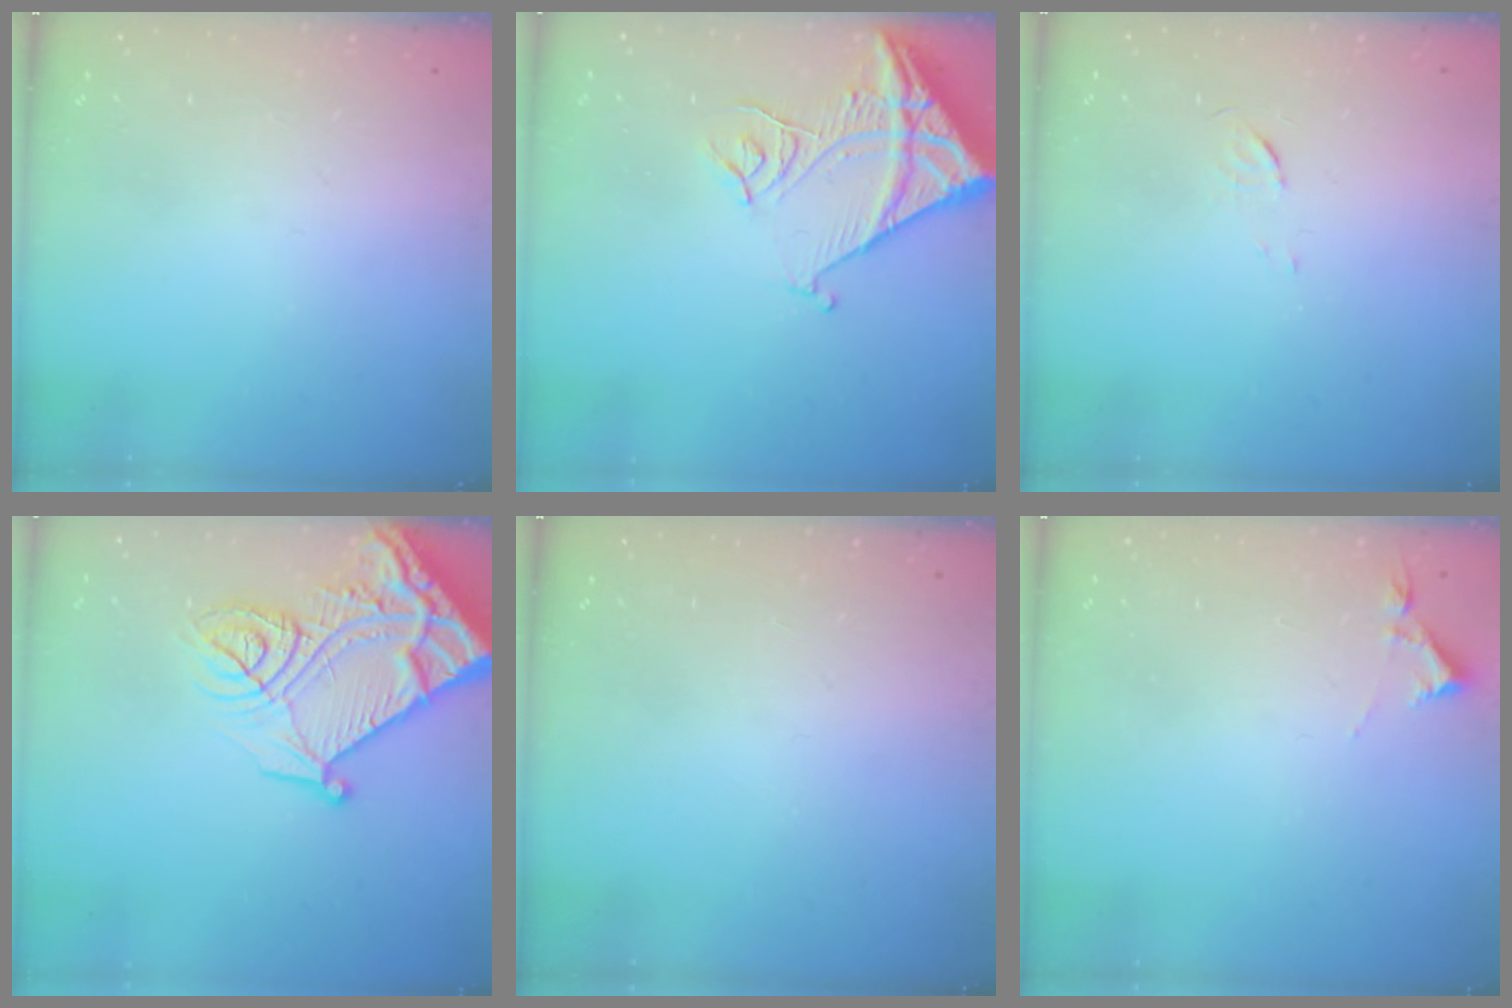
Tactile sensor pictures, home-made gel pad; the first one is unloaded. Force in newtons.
{"total": 14.2, "press": 14.2, "slide": 1.2}
{"total": 3.6, "press": 3.6, "slide": 0.3}
{"total": 22.5, "press": 22.3, "slide": 2.7}
{"total": 0.0}
{"total": 2.9, "press": 2.9, "slide": 0.5}